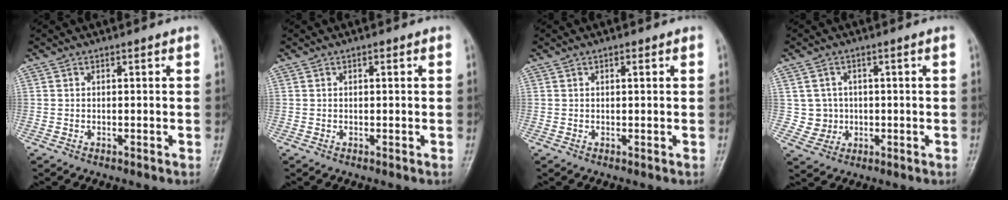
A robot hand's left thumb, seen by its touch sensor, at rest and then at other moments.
{"total": 0.6, "force": [0.2, 0.2, 0.5], "torque": [-0.008, 0.001, 0.002]}
{"total": 0.9, "force": [0.4, 0.3, 0.7], "torque": [-0.012, 0.001, 0.005]}
{"total": 3.9, "force": [0.3, 3.9, 0.3], "torque": [0.019, 0.003, 0.007]}